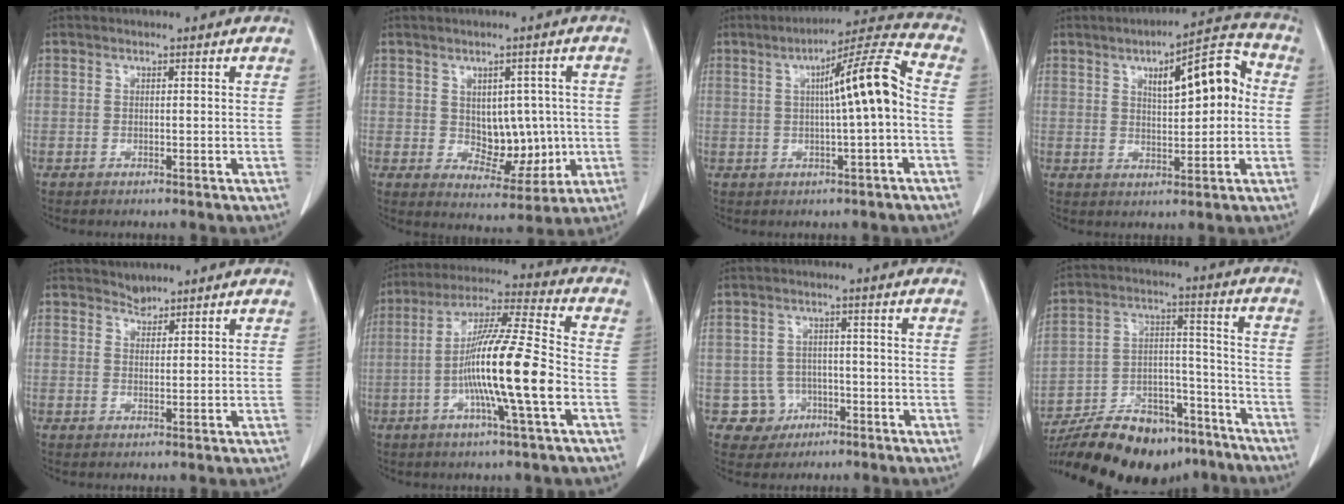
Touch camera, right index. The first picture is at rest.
{"total": 7.8, "force": [0.1, 5.0, 5.9], "torque": [-0.069, 0.004, 0.019]}
{"total": 10.5, "force": [0.5, 0.0, 10.5], "torque": [-0.157, 0.025, 0.004]}
{"total": 10.7, "force": [2.2, 3.3, 10.0], "torque": [-0.140, 0.033, 0.032]}
{"total": 1.6, "force": [1.5, 0.6, -0.2], "torque": [0.005, -0.001, 0.026]}
{"total": 15.6, "force": [-3.5, -0.2, 15.2], "torque": [-0.274, -0.003, -0.073]}
{"total": 4.7, "force": [-1.7, 4.4, -0.1], "torque": [0.009, 0.015, -0.022]}
{"total": 22.4, "force": [-18.4, 8.1, 10.0], "torque": [-0.173, 0.014, -0.289]}